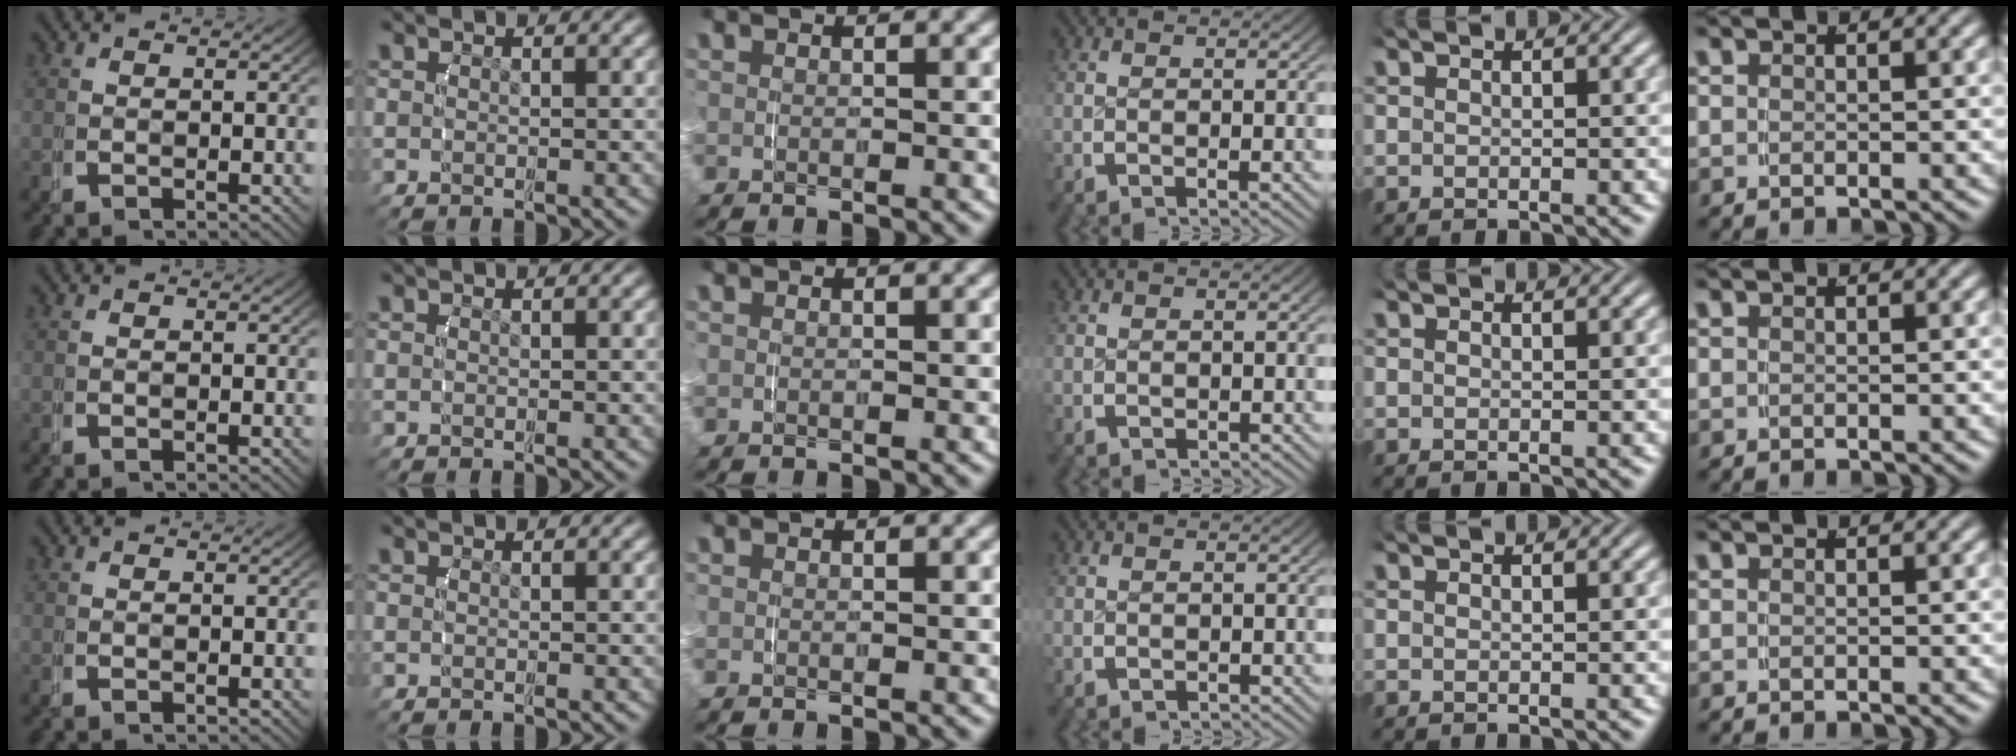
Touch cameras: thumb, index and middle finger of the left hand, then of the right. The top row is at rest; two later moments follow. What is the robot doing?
{"motion": "grasp_and_lifting", "object": "router"}